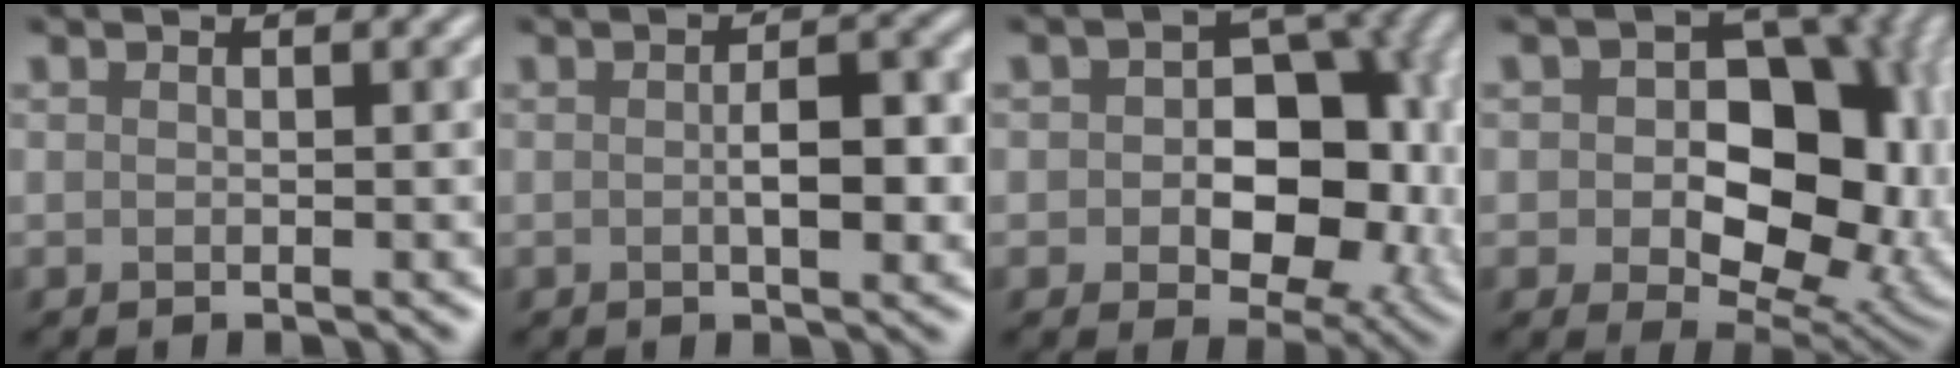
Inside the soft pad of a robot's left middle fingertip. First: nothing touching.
{"total": 4.0, "force": [-0.3, 1.5, 3.7], "torque": [-0.058, 0.002, -0.004]}
{"total": 11.3, "force": [-0.1, 7.5, 8.4], "torque": [-0.097, -0.002, -0.001]}
{"total": 13.6, "force": [1.4, 9.3, 9.9], "torque": [-0.109, 0.001, 0.026]}